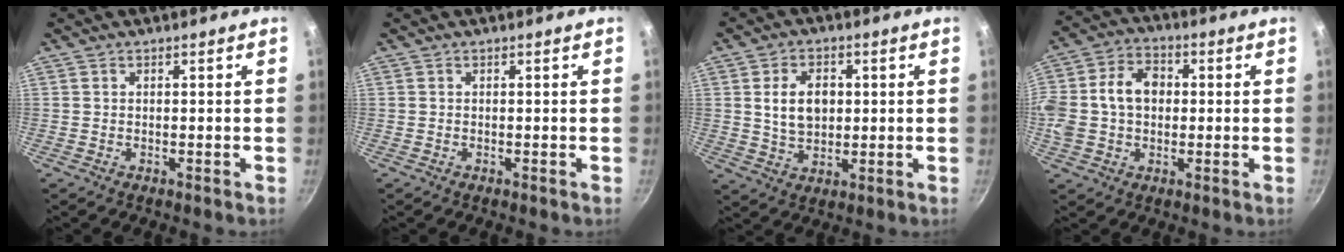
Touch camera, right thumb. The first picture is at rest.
{"total": 0.0}
{"total": 8.3, "force": [1.3, 5.8, 5.8], "torque": [-0.082, -0.004, 0.025]}
{"total": 13.5, "force": [0.8, 10.1, 8.8], "torque": [-0.162, 0.029, 0.004]}